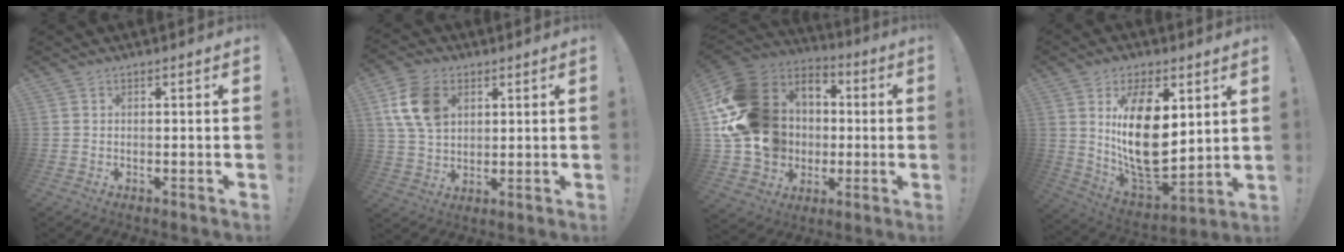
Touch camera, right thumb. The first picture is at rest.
{"total": 12.9, "force": [4.2, 9.4, 7.8], "torque": [-0.141, 0.003, 0.085]}
{"total": 24.0, "force": [2.1, 20.4, 12.5], "torque": [-0.226, -0.007, 0.091]}
{"total": 21.0, "force": [5.5, 11.3, 16.9], "torque": [-0.294, -0.044, 0.099]}